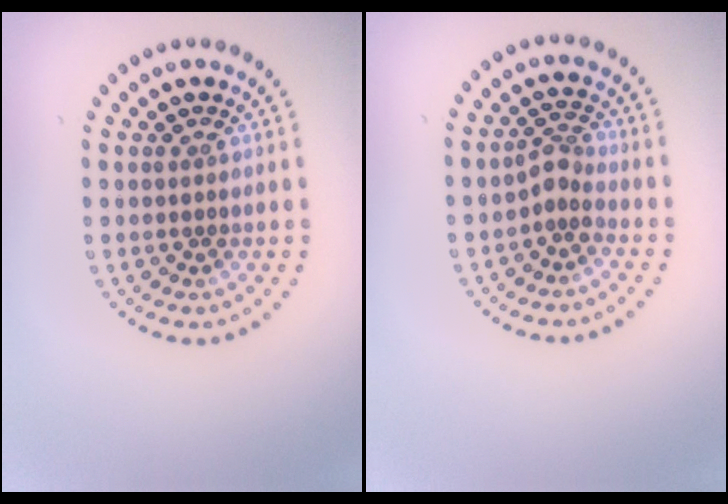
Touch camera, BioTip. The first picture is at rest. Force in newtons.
{"total": 1.9, "press": 1.4, "slide": 1.2}